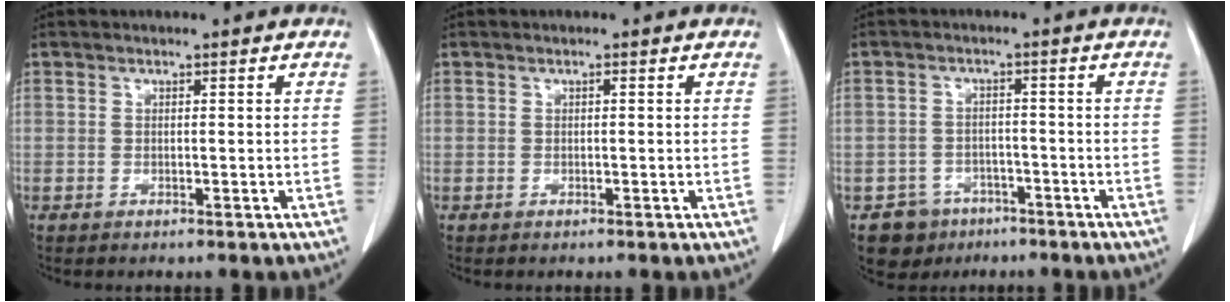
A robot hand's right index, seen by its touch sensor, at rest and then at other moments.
{"total": 0.0}
{"total": 5.3, "force": [-3.4, 4.0, 0.3], "torque": [0.000, 0.010, -0.050]}